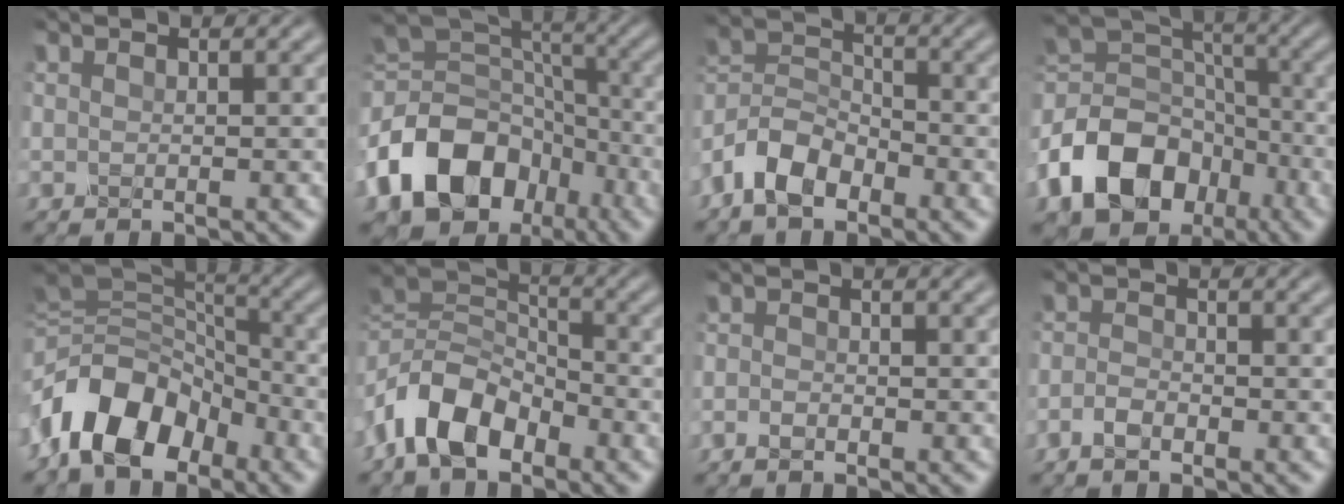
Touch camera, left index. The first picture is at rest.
{"total": 13.1, "force": [-5.7, 9.5, 7.0], "torque": [-0.149, 0.003, -0.107]}
{"total": 5.7, "force": [-3.6, 3.2, 2.9], "torque": [-0.057, 0.005, -0.082]}
{"total": 11.8, "force": [-5.4, 8.5, 6.2], "torque": [-0.130, 0.005, -0.114]}
{"total": 10.2, "force": [-4.9, 6.5, 6.1], "torque": [-0.099, 0.008, -0.103]}
{"total": 7.6, "force": [-4.1, 4.5, 4.7], "torque": [-0.085, 0.010, -0.092]}
{"total": 1.1, "force": [-0.7, 0.6, 0.6], "torque": [-0.012, 0.000, -0.016]}
{"total": 1.8, "force": [-1.2, 0.8, 1.1], "torque": [-0.024, 0.001, -0.029]}